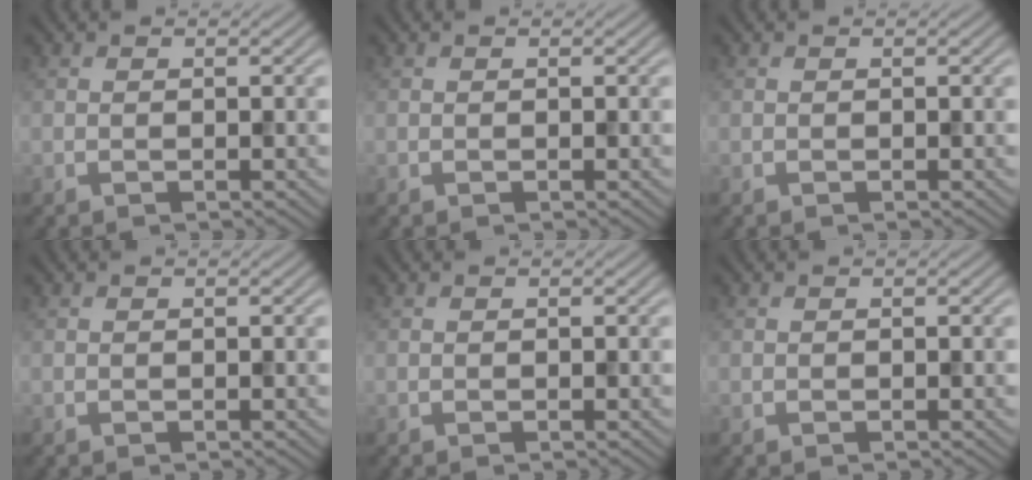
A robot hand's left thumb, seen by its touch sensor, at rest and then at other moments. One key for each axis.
{"total": 0.0}
{"total": 0.0}
{"total": 0.0}
{"total": 0.0}
{"total": 0.0}